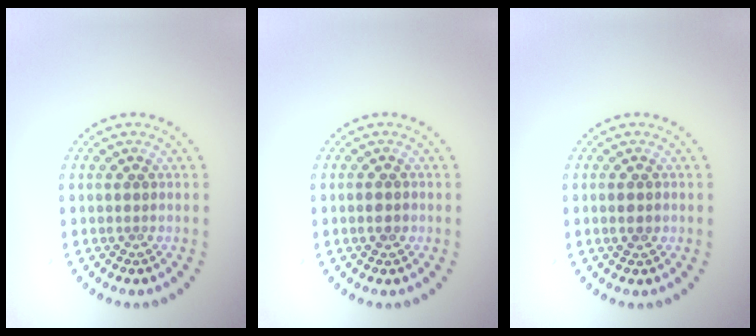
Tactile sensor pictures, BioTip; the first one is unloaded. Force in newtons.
{"total": 1.2, "press": 1.1, "slide": 0.4}
{"total": 1.1, "press": 1.1, "slide": 0.2}